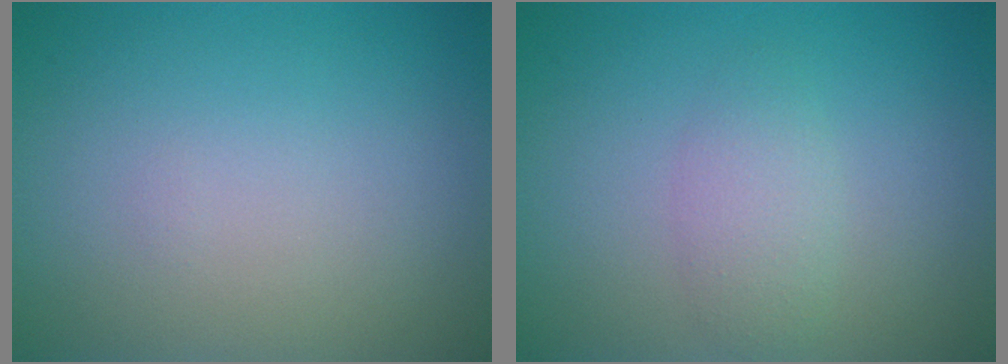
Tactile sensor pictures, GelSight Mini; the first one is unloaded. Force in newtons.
{"total": 2.0, "press": 2.0, "slide": 0.1}